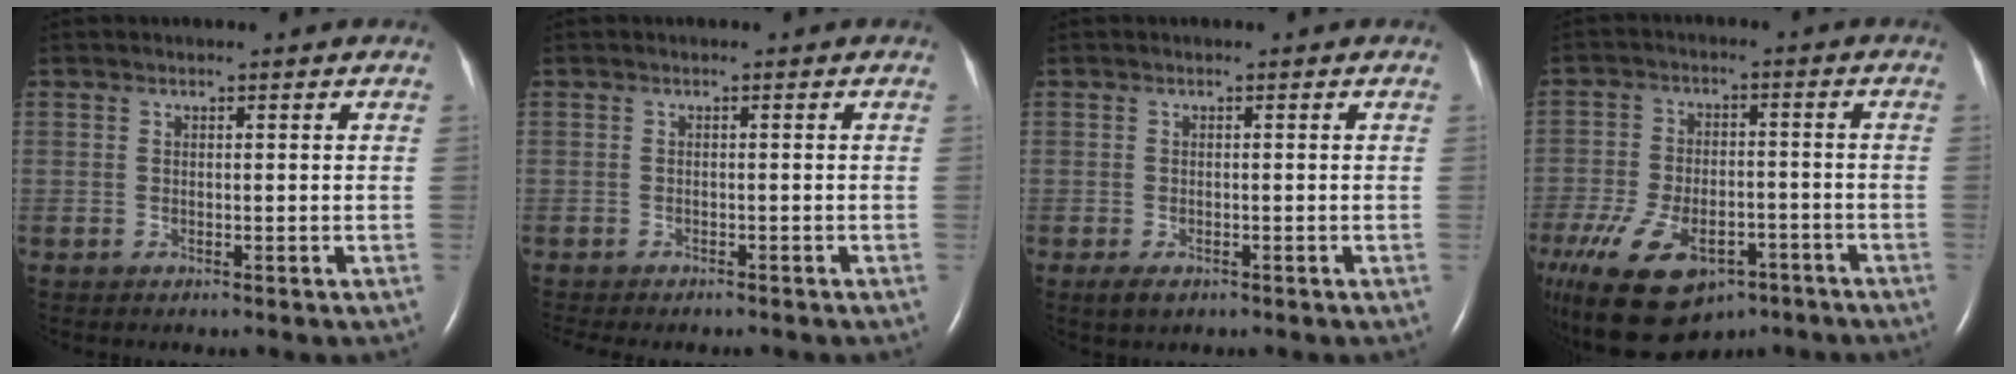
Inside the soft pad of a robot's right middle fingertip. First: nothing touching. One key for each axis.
{"total": 4.4, "fx": -3.9, "fy": 1.0, "fz": 1.9, "tx": -0.019, "ty": -0.004, "tz": -0.050}
{"total": 1.5, "fx": -0.8, "fy": 0.7, "fz": 1.1, "tx": -0.023, "ty": -0.003, "tz": -0.008}
{"total": 18.4, "fx": -11.4, "fy": 9.9, "fz": 10.5, "tx": -0.252, "ty": -0.017, "tz": -0.182}